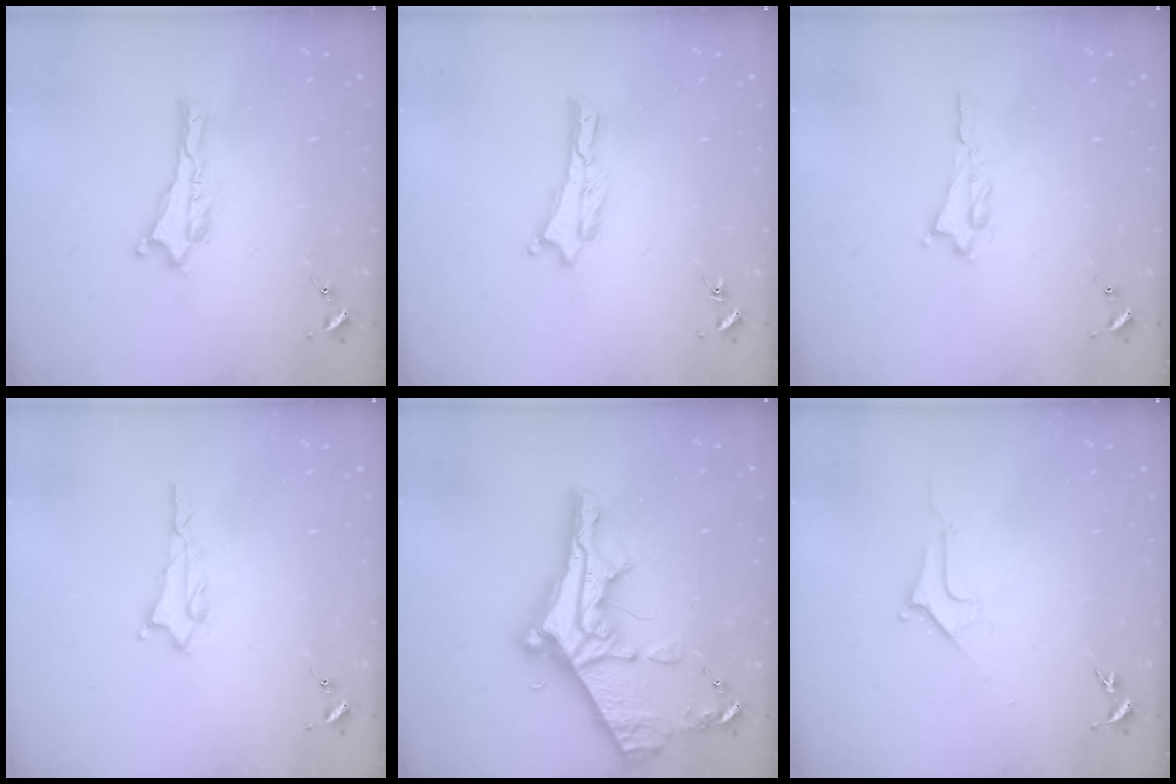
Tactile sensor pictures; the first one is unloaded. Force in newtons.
{"total": 0.0}
{"total": 1.1, "press": 1.1, "slide": 0.2}
{"total": 1.8, "press": 1.8, "slide": 0.2}
{"total": 10.6, "press": 10.5, "slide": 1.3}
{"total": 2.8, "press": 2.8, "slide": 0.4}